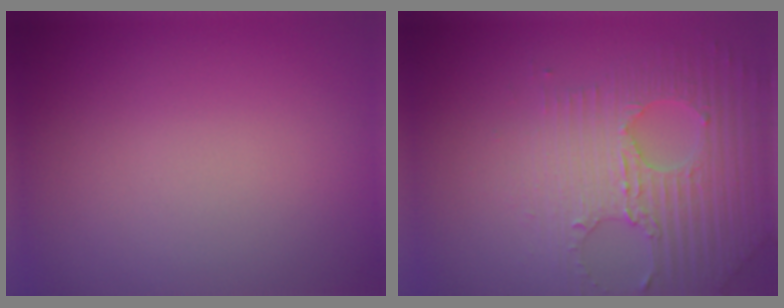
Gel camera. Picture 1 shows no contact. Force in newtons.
{"total": 4.7, "press": 4.3, "slide": 2.0}